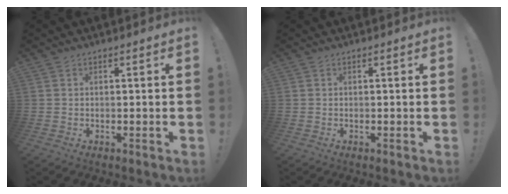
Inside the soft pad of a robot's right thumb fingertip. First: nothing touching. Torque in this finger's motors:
{"motor_torque": [0.00, 0.00, -0.01, -0.01, 0.00]}